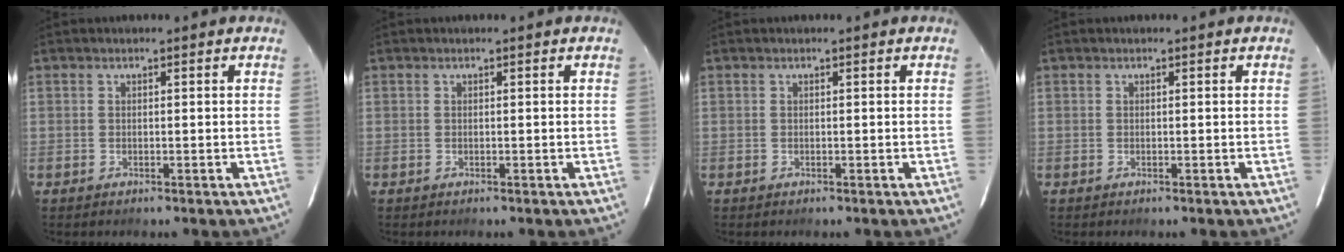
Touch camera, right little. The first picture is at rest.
{"total": 0.0}
{"total": 0.0}
{"total": 0.0}